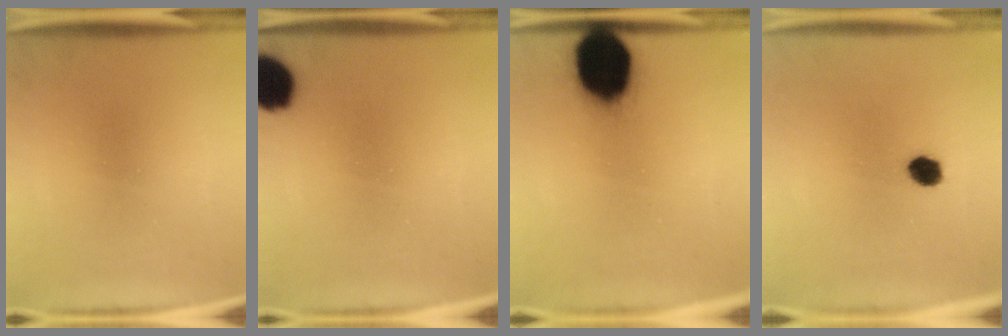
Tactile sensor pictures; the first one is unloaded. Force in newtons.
{"total": 10.8}
{"total": 18.8}
{"total": 3.9}